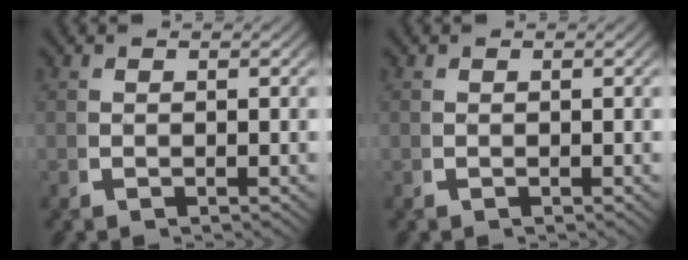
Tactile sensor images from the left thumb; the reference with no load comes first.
{"total": 0.0}